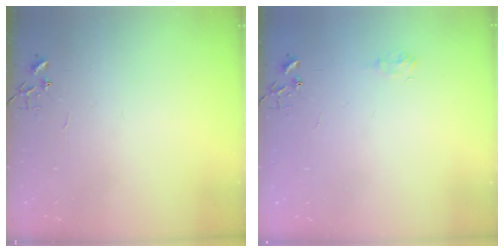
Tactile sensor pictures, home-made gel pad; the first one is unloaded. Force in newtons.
{"total": 6.0, "press": 5.9, "slide": 0.7}